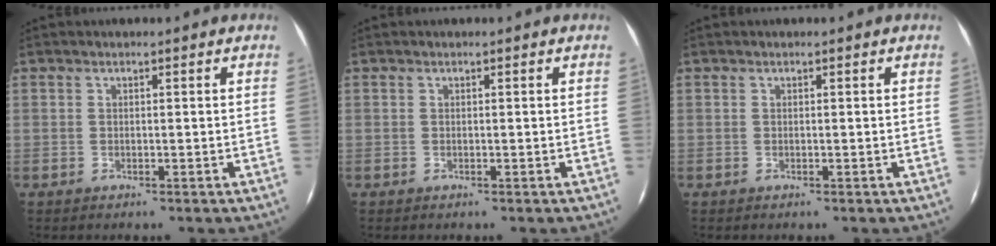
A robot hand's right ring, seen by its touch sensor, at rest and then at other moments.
{"total": 0.0}
{"total": 0.0}